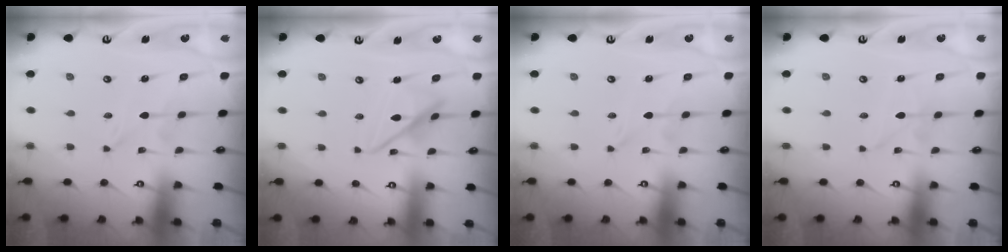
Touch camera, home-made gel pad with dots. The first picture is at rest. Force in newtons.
{"total": 11.8, "press": 11.7, "slide": 1.2}
{"total": 0.0}
{"total": 3.4, "press": 3.4, "slide": 0.2}